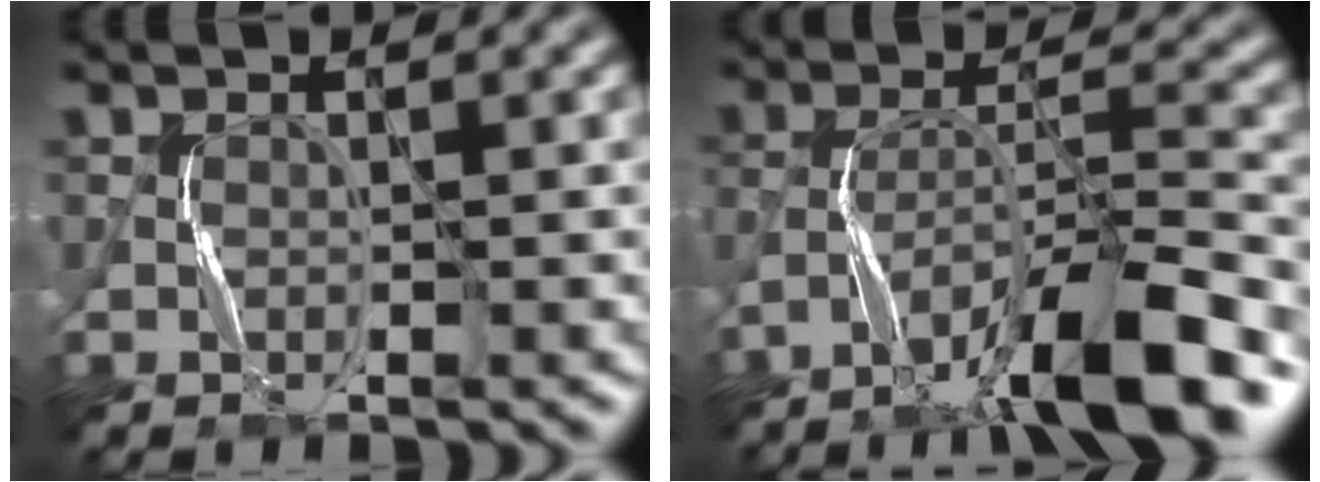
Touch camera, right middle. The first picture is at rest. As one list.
[{"total": 9.9, "force": [-6.7, 1.7, 7.2], "torque": [-0.120, 0.012, -0.117]}]